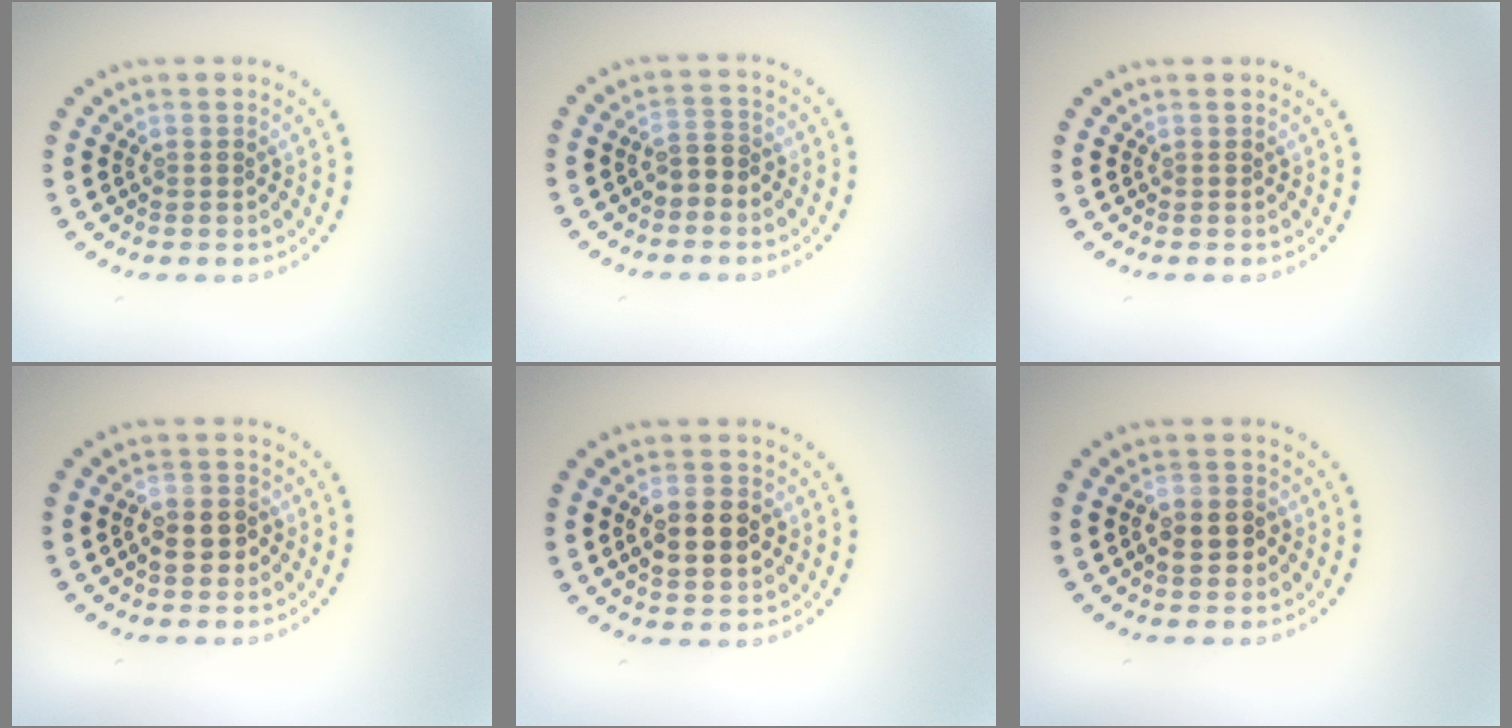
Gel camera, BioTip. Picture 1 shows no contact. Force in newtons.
{"total": 1.9, "press": 1.8, "slide": 0.8}
{"total": 0.0}
{"total": 2.6, "press": 2.5, "slide": 0.7}
{"total": 4.8, "press": 4.8, "slide": 0.3}
{"total": 2.6, "press": 2.5, "slide": 0.8}